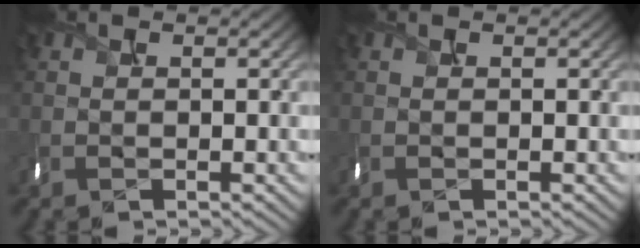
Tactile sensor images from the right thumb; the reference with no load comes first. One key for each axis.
{"total": 0.0}